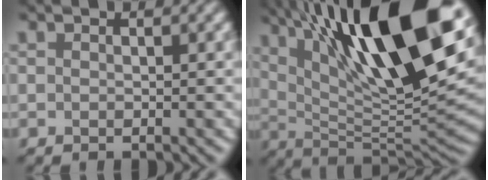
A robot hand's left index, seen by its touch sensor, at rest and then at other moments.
{"total": 18.0, "force": [8.0, 5.0, 15.3], "torque": [-0.244, 0.004, 0.144]}